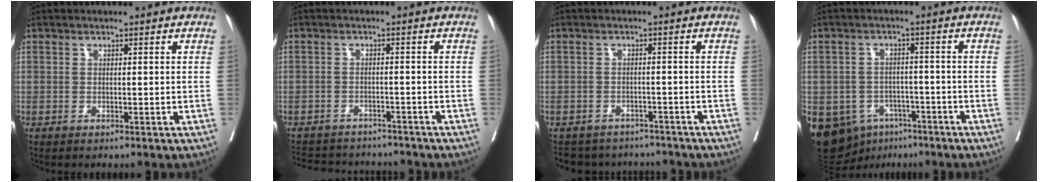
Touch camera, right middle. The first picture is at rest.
{"total": 10.4, "force": [-9.7, 3.1, 2.1], "torque": [-0.038, 0.011, -0.127]}
{"total": 8.1, "force": [-7.6, 3.0, 0.6], "torque": [-0.007, 0.015, -0.093]}
{"total": 14.9, "force": [-8.0, 10.8, 6.5], "torque": [-0.150, 0.006, -0.110]}